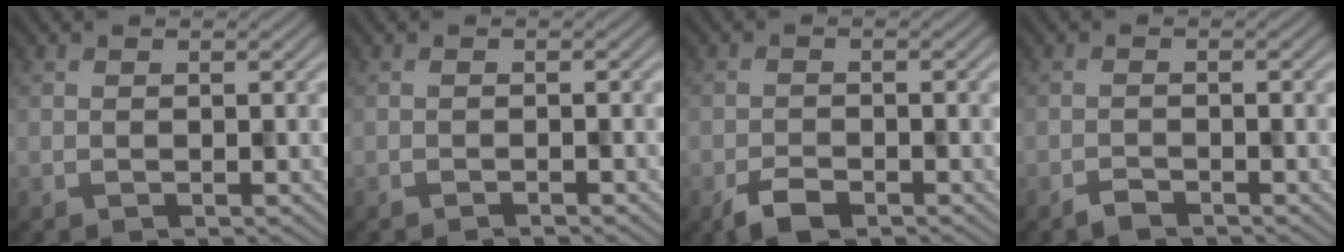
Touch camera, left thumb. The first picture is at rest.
{"total": 0.7, "force": [-0.6, 0.0, 0.3], "torque": [-0.002, 0.001, -0.012]}
{"total": 3.4, "force": [-2.2, 1.6, 2.0], "torque": [-0.037, -0.005, -0.044]}
{"total": 1.3, "force": [-1.1, 0.4, 0.5], "torque": [-0.009, 0.000, -0.023]}